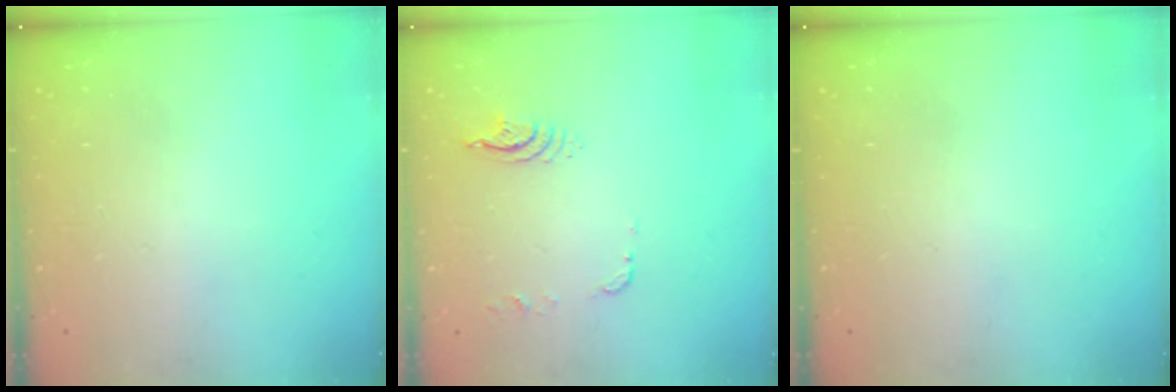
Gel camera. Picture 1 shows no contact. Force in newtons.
{"total": 6.7, "press": 6.7, "slide": 0.5}
{"total": 0.0}